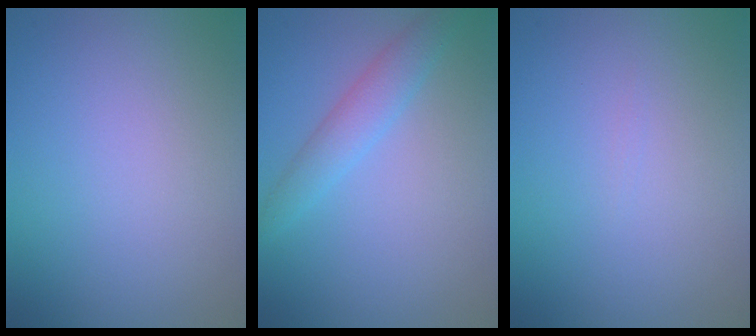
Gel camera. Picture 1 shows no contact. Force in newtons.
{"total": 2.6, "press": 2.6, "slide": 0.1}
{"total": 0.0}